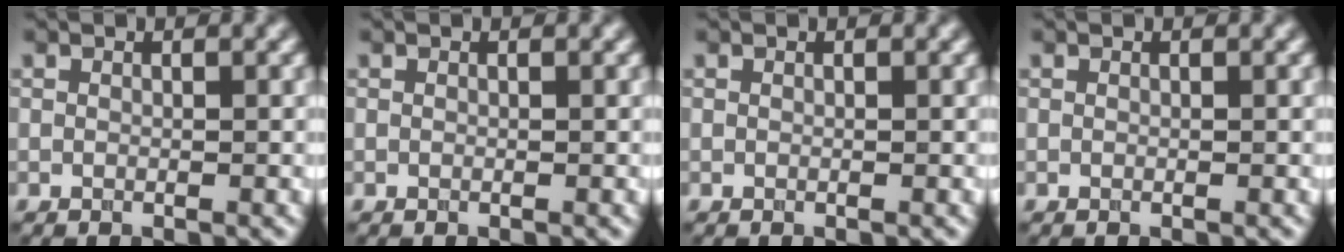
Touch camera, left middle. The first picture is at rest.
{"total": 0.0}
{"total": 0.0}
{"total": 0.0}